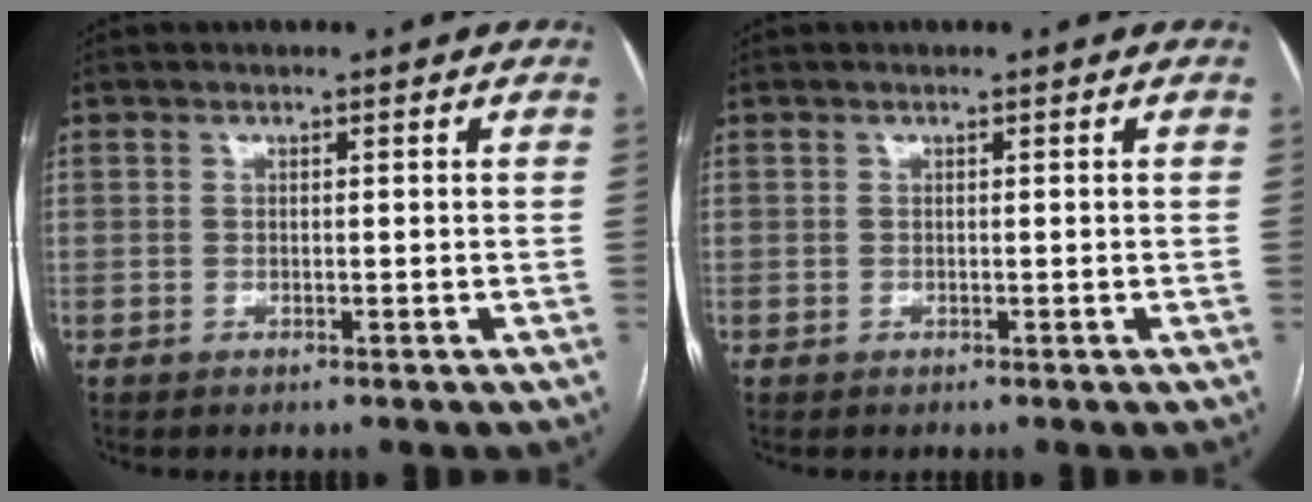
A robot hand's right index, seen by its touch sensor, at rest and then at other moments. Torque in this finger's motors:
{"motor_torque": [0.01, 0.00, 0.00, 0.00]}